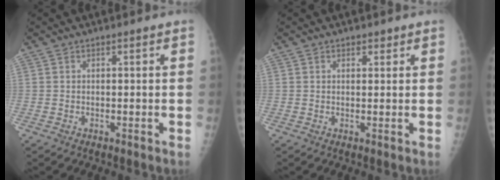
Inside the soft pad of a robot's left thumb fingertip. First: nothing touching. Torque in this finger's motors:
{"motor_torque": [-0.24, 0.20, -0.16, -0.06, 0.02]}